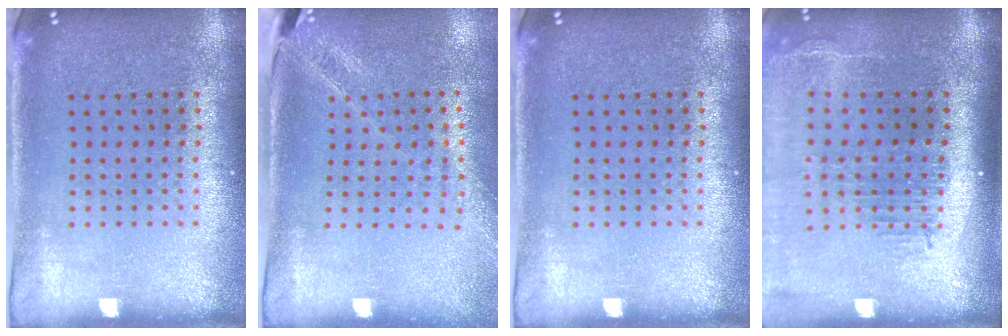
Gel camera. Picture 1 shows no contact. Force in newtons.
{"total": 1.7, "press": 1.5, "slide": 0.8}
{"total": 0.0}
{"total": 2.5, "press": 2.0, "slide": 1.5}